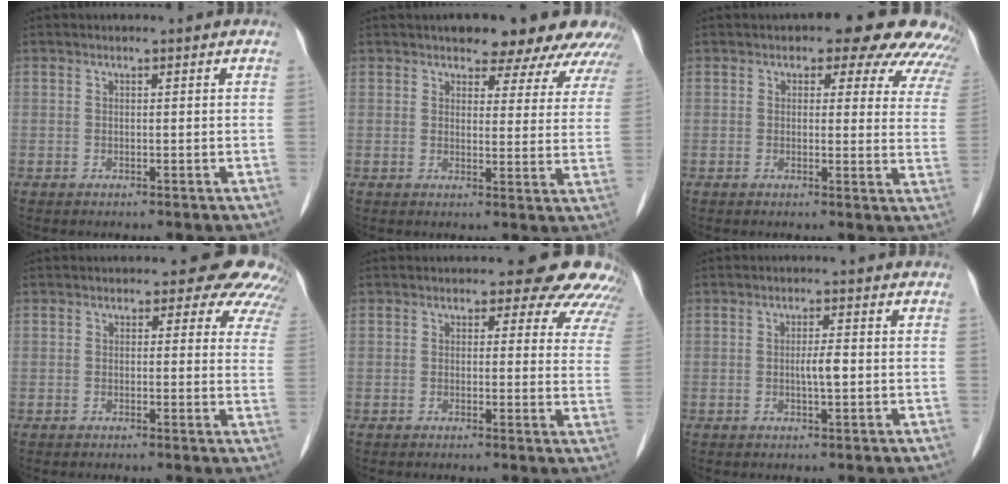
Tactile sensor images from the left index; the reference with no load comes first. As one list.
[{"total": 13.0, "force": [11.2, 4.5, 4.7], "torque": [-0.012, -0.001, 0.105]}, {"total": 11.5, "force": [9.3, 4.4, 5.2], "torque": [-0.025, 0.003, 0.074]}, {"total": 8.5, "force": [7.2, 3.6, 2.7], "torque": [0.000, -0.004, 0.045]}, {"total": 10.6, "force": [9.3, 4.0, 3.4], "torque": [-0.001, -0.012, 0.066]}, {"total": 2.3, "force": [-0.4, 0.3, 2.3], "torque": [-0.043, -0.001, -0.003]}]